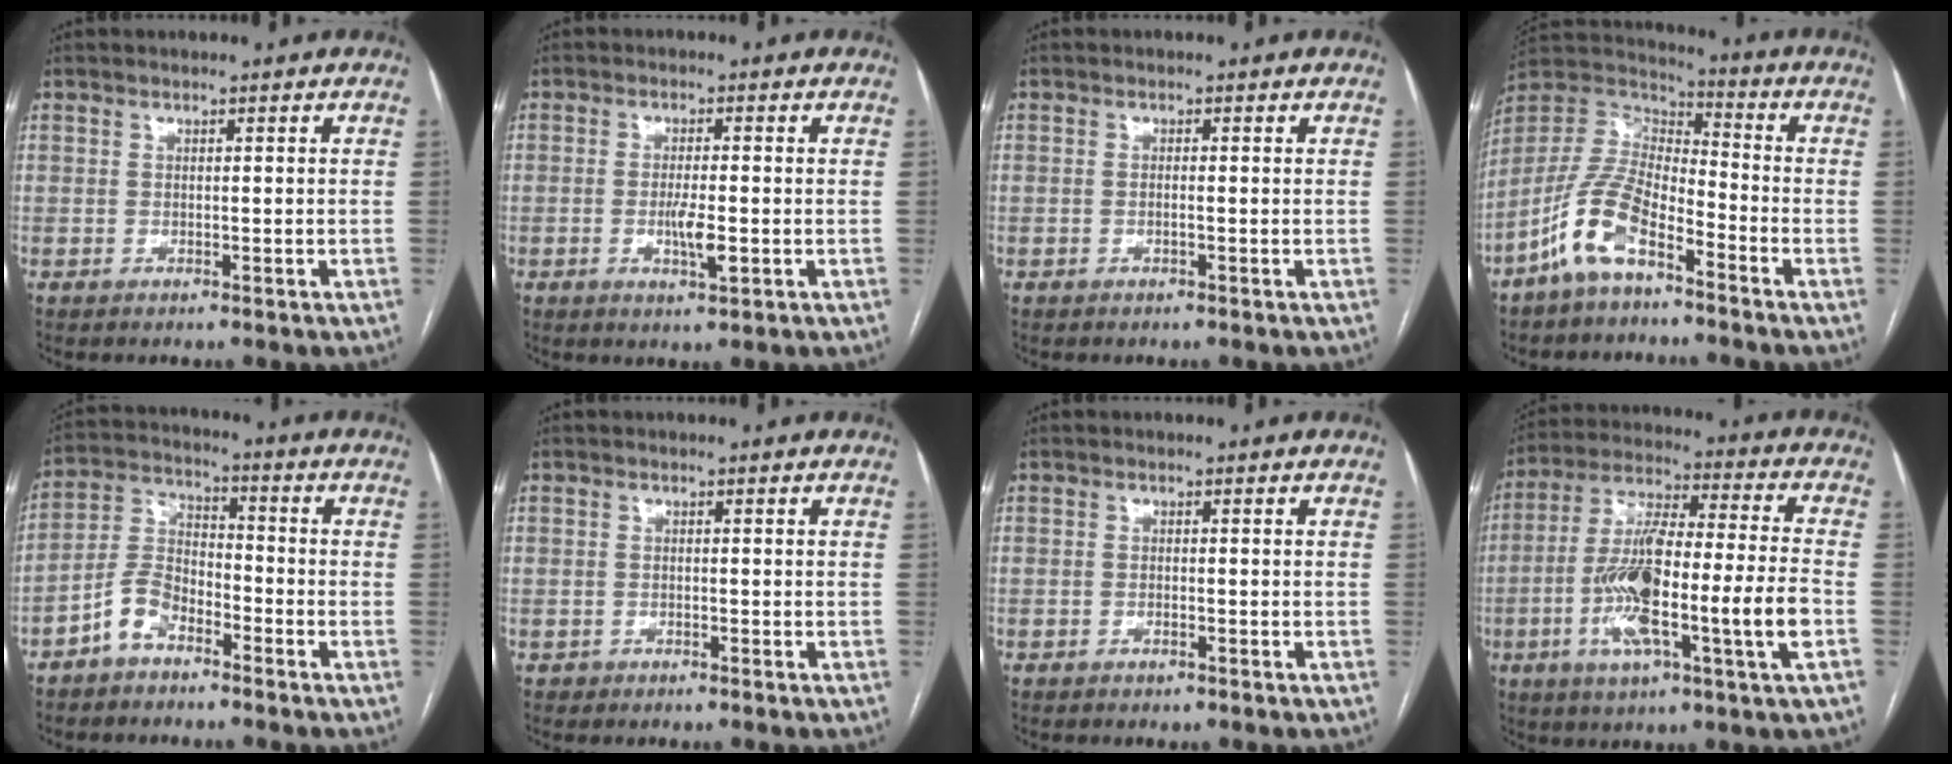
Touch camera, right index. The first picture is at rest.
{"total": 4.1, "force": [-1.0, 0.7, 3.9], "torque": [-0.076, -0.006, -0.015]}
{"total": 0.6, "force": [-0.2, 0.0, 0.6], "torque": [-0.012, 0.000, -0.002]}
{"total": 11.1, "force": [-6.8, 4.2, 7.7], "torque": [-0.179, 0.014, -0.135]}
{"total": 6.8, "force": [-4.3, 3.7, 3.7], "torque": [-0.088, 0.016, -0.090]}
{"total": 0.6, "force": [-0.4, 0.5, -0.1], "torque": [-0.003, 0.005, -0.009]}
{"total": 0.6, "force": [-0.5, 0.2, 0.4], "torque": [-0.011, -0.001, -0.005]}
{"total": 18.2, "force": [-4.7, 1.1, 17.5], "torque": [-0.329, -0.001, -0.085]}